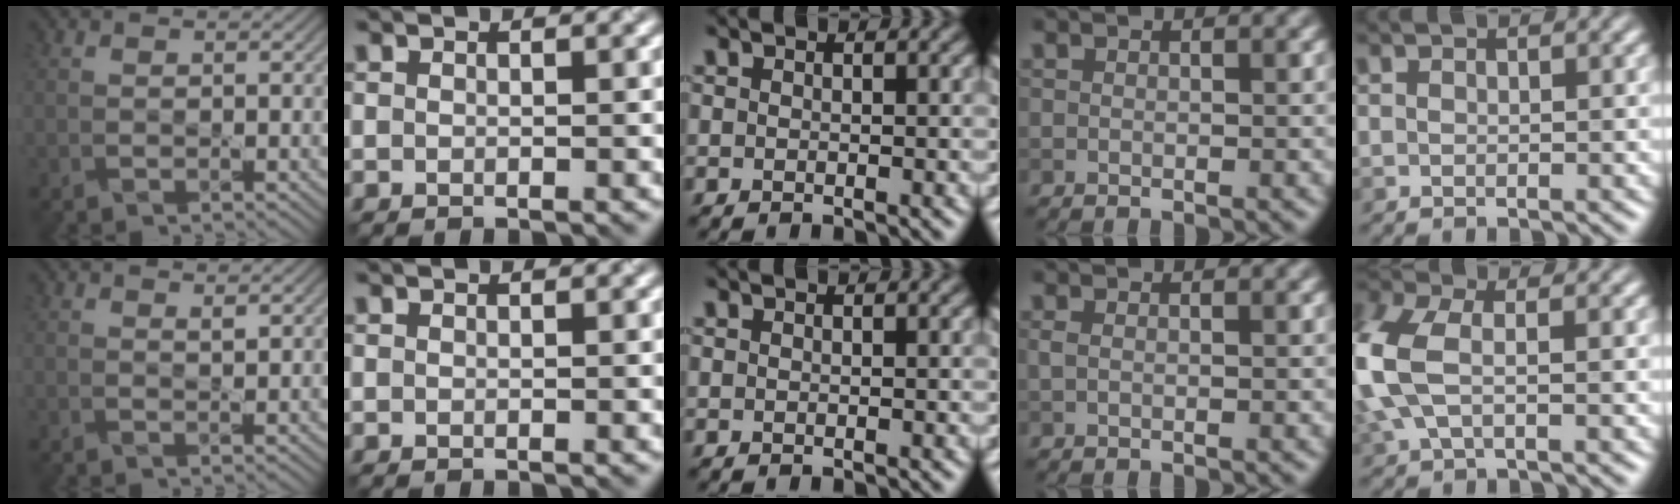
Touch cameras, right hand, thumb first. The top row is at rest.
{"thumb": {"total": 0.8, "force": [0.8, -0.1, 0.2], "torque": [-0.006, -0.001, 0.015]}, "ring": {"total": 0.6, "force": [0.1, 0.2, 0.5], "torque": [-0.012, 0.000, 0.002]}, "little": {"total": 6.3, "force": [0.2, 3.7, 5.1], "torque": [-0.163, 0.011, 0.000]}}